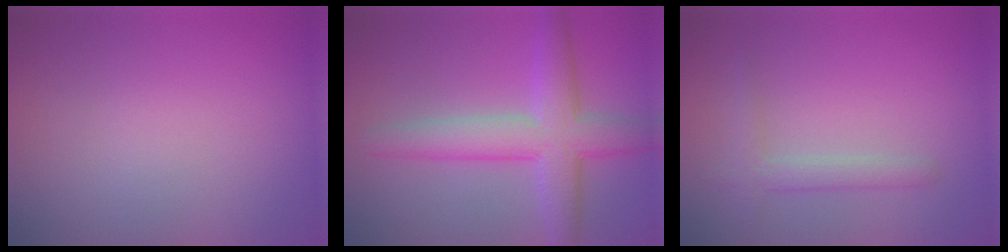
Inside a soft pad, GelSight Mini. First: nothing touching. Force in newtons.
{"total": 6.0, "press": 6.0, "slide": 0.2}
{"total": 1.8, "press": 1.8, "slide": 0.2}